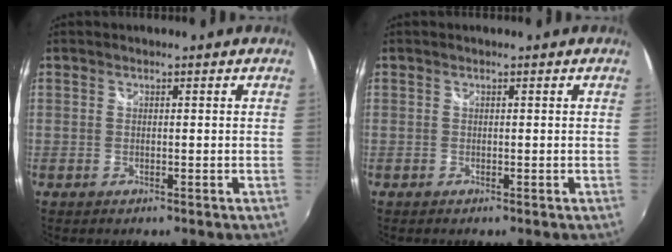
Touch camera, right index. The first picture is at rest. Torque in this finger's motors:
{"motor_torque": [-0.02, -0.02, -0.01, 0.01]}